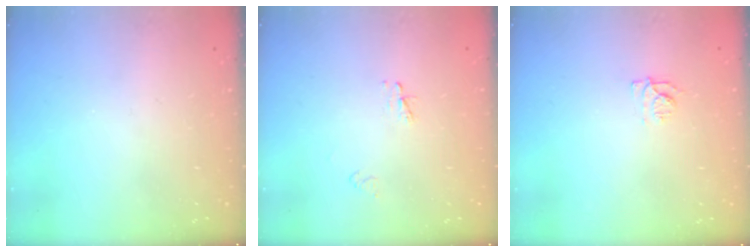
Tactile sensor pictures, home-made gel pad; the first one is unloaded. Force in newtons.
{"total": 2.3, "press": 2.3, "slide": 0.3}
{"total": 6.2, "press": 6.1, "slide": 0.7}